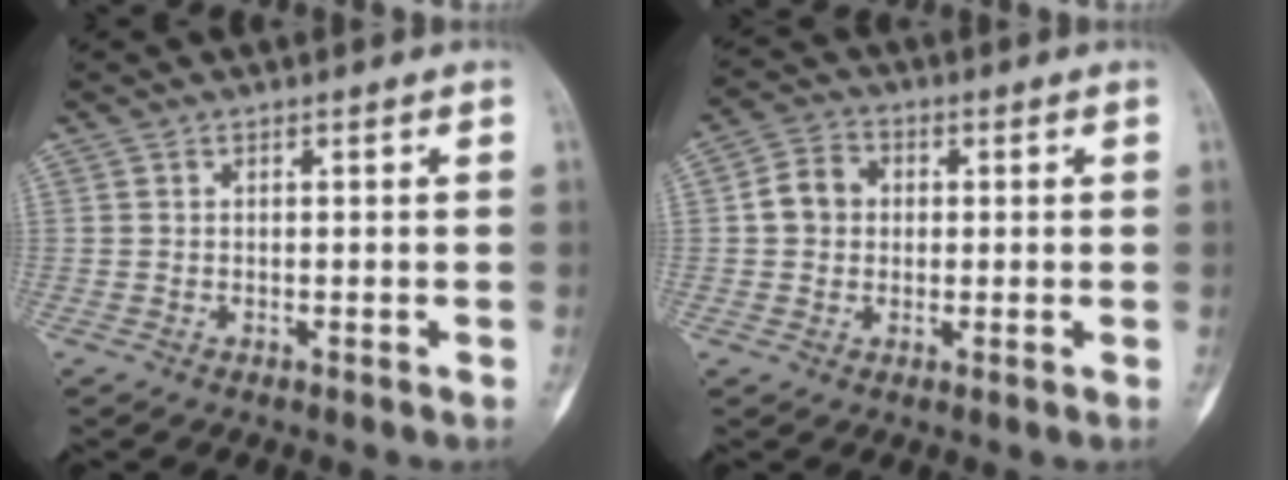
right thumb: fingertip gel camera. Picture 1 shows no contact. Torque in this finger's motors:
{"motor_torque": [0.06, 0.05, 0.02, -0.03, 0.01]}